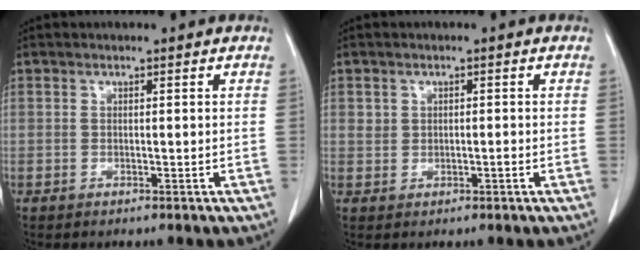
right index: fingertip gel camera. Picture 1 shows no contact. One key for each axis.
{"total": 1.6, "fx": 0.1, "fy": 1.2, "fz": 1.1, "tx": -0.023, "ty": 0.010, "tz": 0.006}